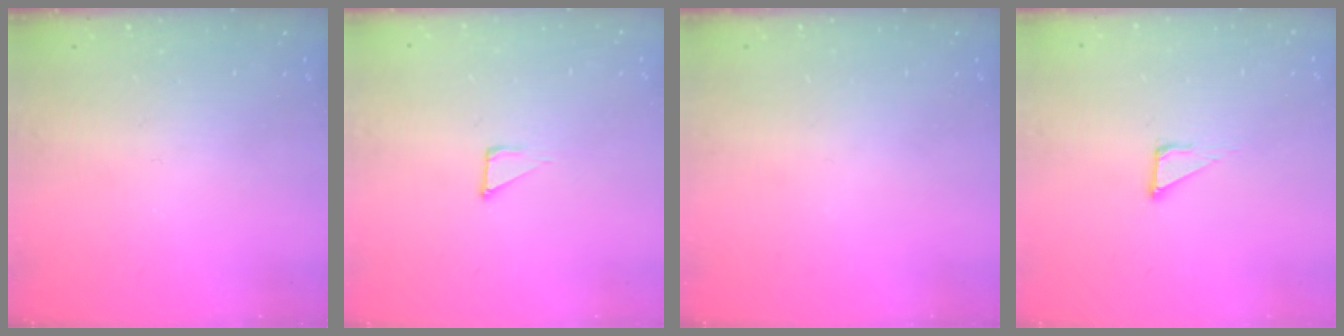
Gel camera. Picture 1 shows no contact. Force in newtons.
{"total": 2.3, "press": 2.3, "slide": 0.1}
{"total": 0.0}
{"total": 3.5, "press": 3.5, "slide": 0.2}